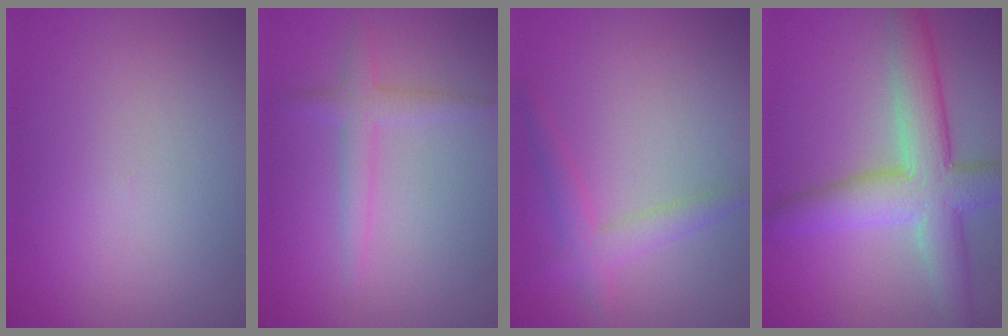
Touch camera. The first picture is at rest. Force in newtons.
{"total": 2.1, "press": 2.1, "slide": 0.1}
{"total": 2.5, "press": 2.5, "slide": 0.1}
{"total": 7.1, "press": 7.1, "slide": 0.2}